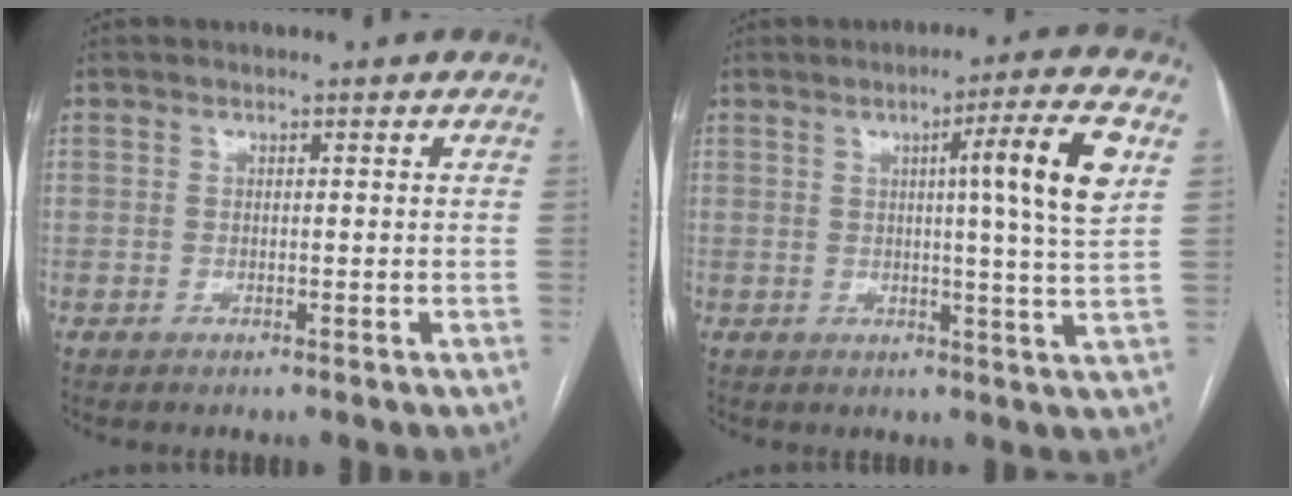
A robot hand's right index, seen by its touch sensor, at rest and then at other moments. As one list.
[{"total": 9.2, "force": [3.1, -1.1, 8.6], "torque": [-0.120, -0.006, 0.040]}]